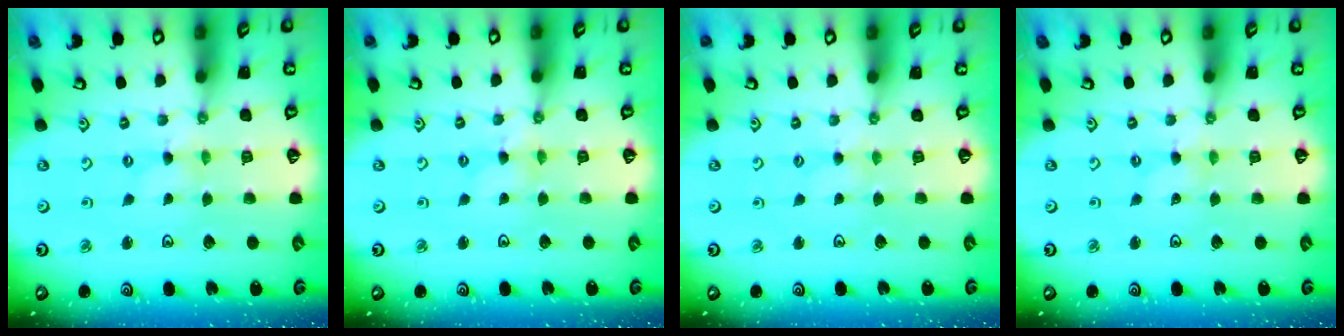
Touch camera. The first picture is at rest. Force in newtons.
{"total": 1.1, "press": 1.0, "slide": 0.2}
{"total": 1.7, "press": 1.7, "slide": 0.2}
{"total": 0.0}